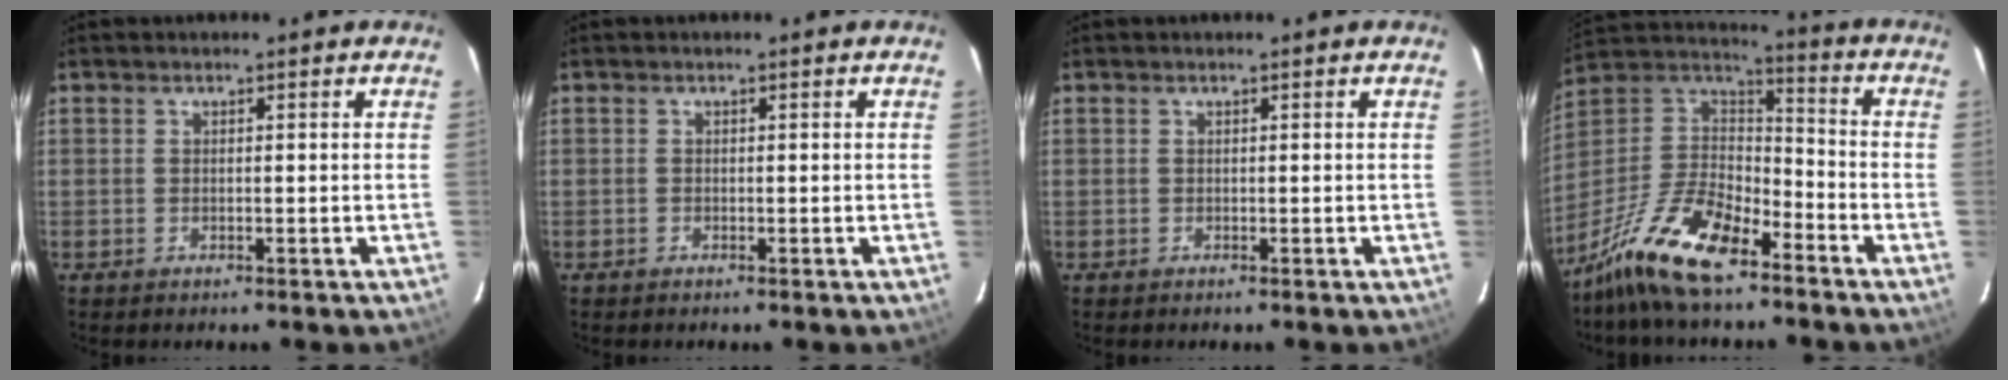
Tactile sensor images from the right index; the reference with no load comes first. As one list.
[{"total": 0.0}, {"total": 0.0}, {"total": 17.8, "force": [-12.7, 6.3, 10.9], "torque": [-0.234, 0.000, -0.240]}]